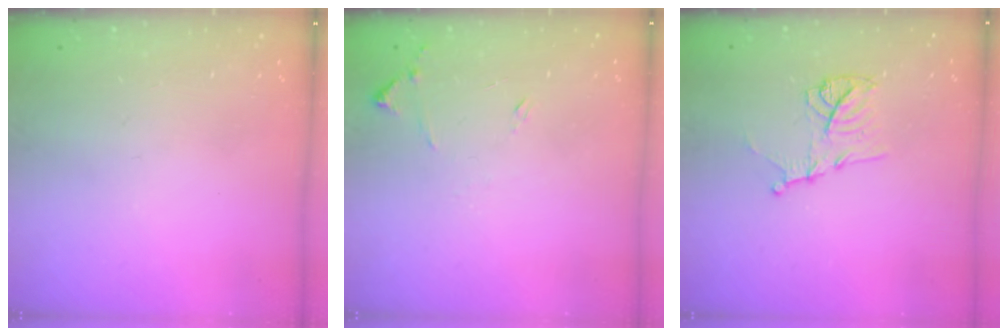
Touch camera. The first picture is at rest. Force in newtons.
{"total": 8.0, "press": 8.0, "slide": 0.7}
{"total": 11.4, "press": 11.4, "slide": 0.3}